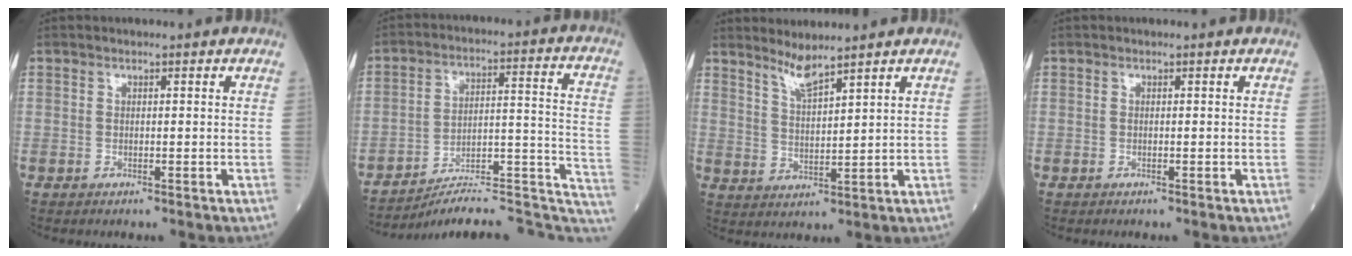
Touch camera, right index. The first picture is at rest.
{"total": 18.1, "force": [-16.8, 3.0, 6.2], "torque": [-0.032, 0.066, -0.234]}
{"total": 4.0, "force": [3.6, -0.4, 1.8], "torque": [-0.038, -0.014, 0.076]}
{"total": 0.0}